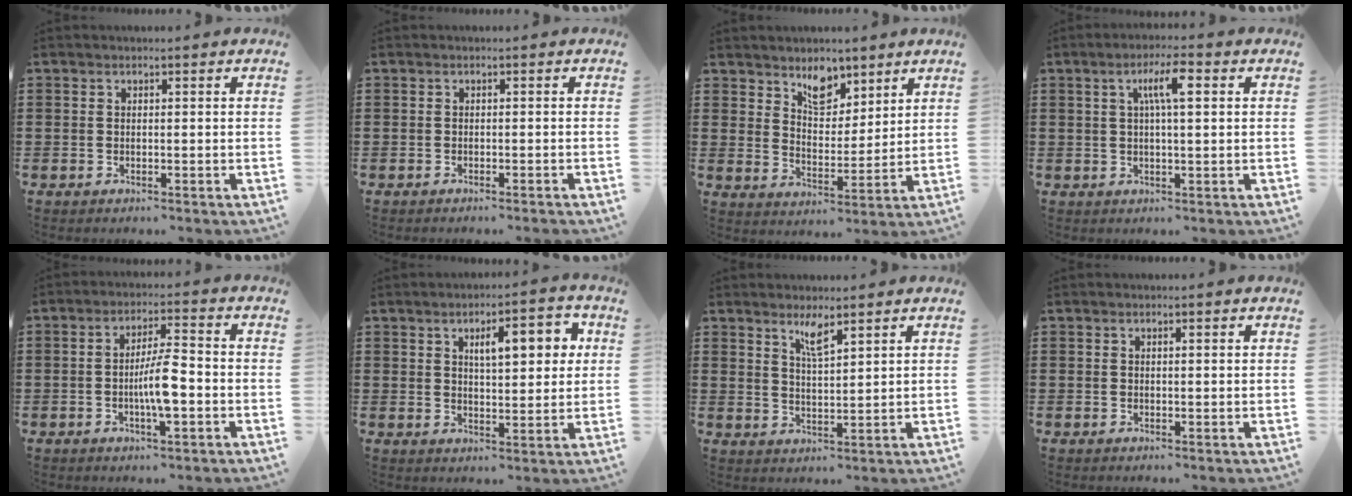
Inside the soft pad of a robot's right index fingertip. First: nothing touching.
{"total": 0.7, "force": [-0.6, -0.2, 0.2], "torque": [-0.004, -0.003, -0.013]}
{"total": 6.4, "force": [4.8, 3.3, 2.8], "torque": [-0.049, -0.010, 0.084]}
{"total": 5.2, "force": [1.4, 1.0, 4.9], "torque": [-0.099, 0.009, 0.019]}
{"total": 6.3, "force": [-1.5, 1.3, 6.0], "torque": [-0.115, -0.001, -0.032]}
{"total": 7.2, "force": [2.6, 2.4, 6.2], "torque": [-0.094, -0.004, 0.035]}
{"total": 3.5, "force": [2.6, 0.5, 2.3], "torque": [-0.052, 0.004, 0.046]}
{"total": 0.5, "force": [0.2, 0.0, 0.5], "torque": [-0.009, -0.001, 0.005]}